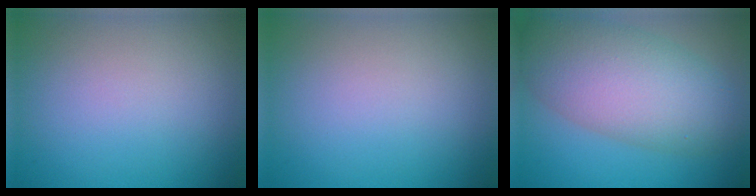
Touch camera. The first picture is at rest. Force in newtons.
{"total": 0.0}
{"total": 9.2, "press": 9.2, "slide": 0.4}